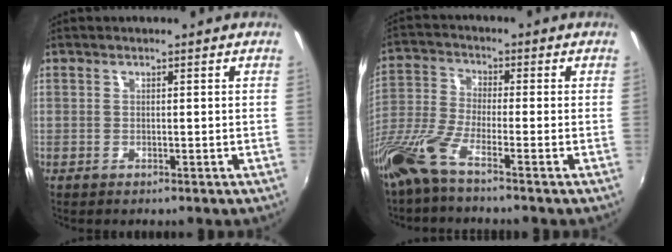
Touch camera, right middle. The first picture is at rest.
{"total": 9.3, "force": [-6.5, 0.6, 6.5], "torque": [-0.147, -0.020, -0.133]}